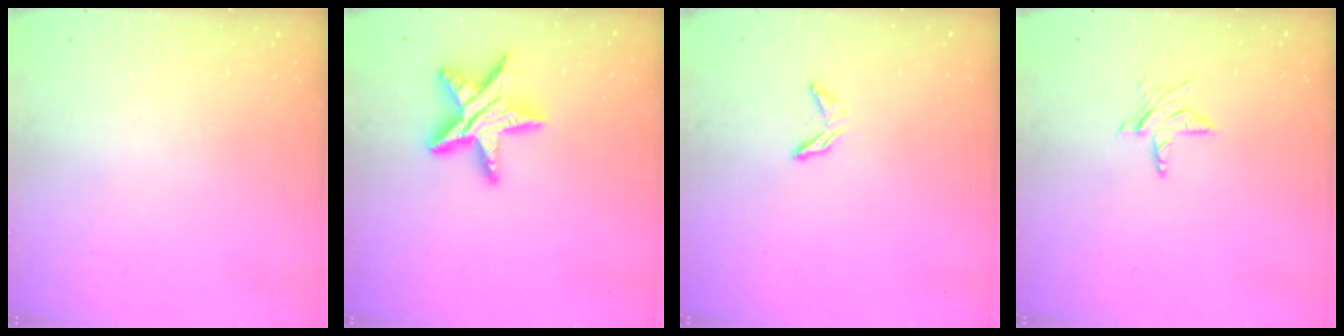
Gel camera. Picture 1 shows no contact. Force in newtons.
{"total": 14.0, "press": 14.0, "slide": 1.0}
{"total": 4.1, "press": 4.1, "slide": 0.2}
{"total": 5.2, "press": 5.2, "slide": 0.3}